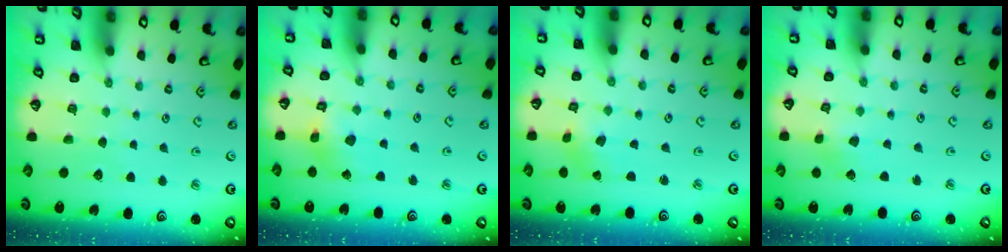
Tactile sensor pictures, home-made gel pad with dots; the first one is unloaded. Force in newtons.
{"total": 5.2, "press": 5.2, "slide": 0.4}
{"total": 1.1, "press": 1.1, "slide": 0.2}
{"total": 2.8, "press": 2.7, "slide": 0.6}